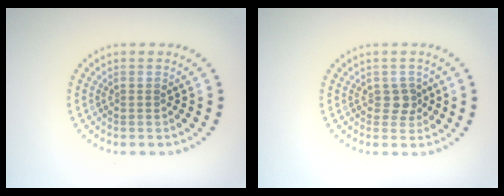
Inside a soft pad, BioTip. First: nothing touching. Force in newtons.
{"total": 1.5, "press": 1.4, "slide": 0.7}